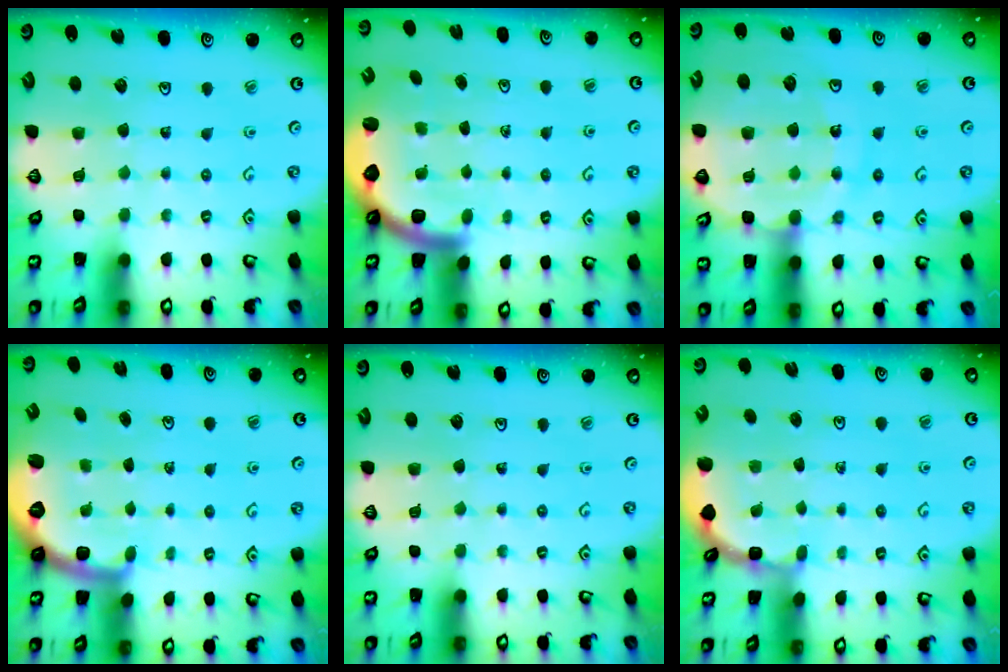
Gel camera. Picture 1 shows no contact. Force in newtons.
{"total": 2.9, "press": 2.9, "slide": 0.5}
{"total": 13.7, "press": 13.4, "slide": 2.8}
{"total": 1.8, "press": 1.8, "slide": 0.5}
{"total": 0.0}
{"total": 2.1, "press": 2.1, "slide": 0.1}